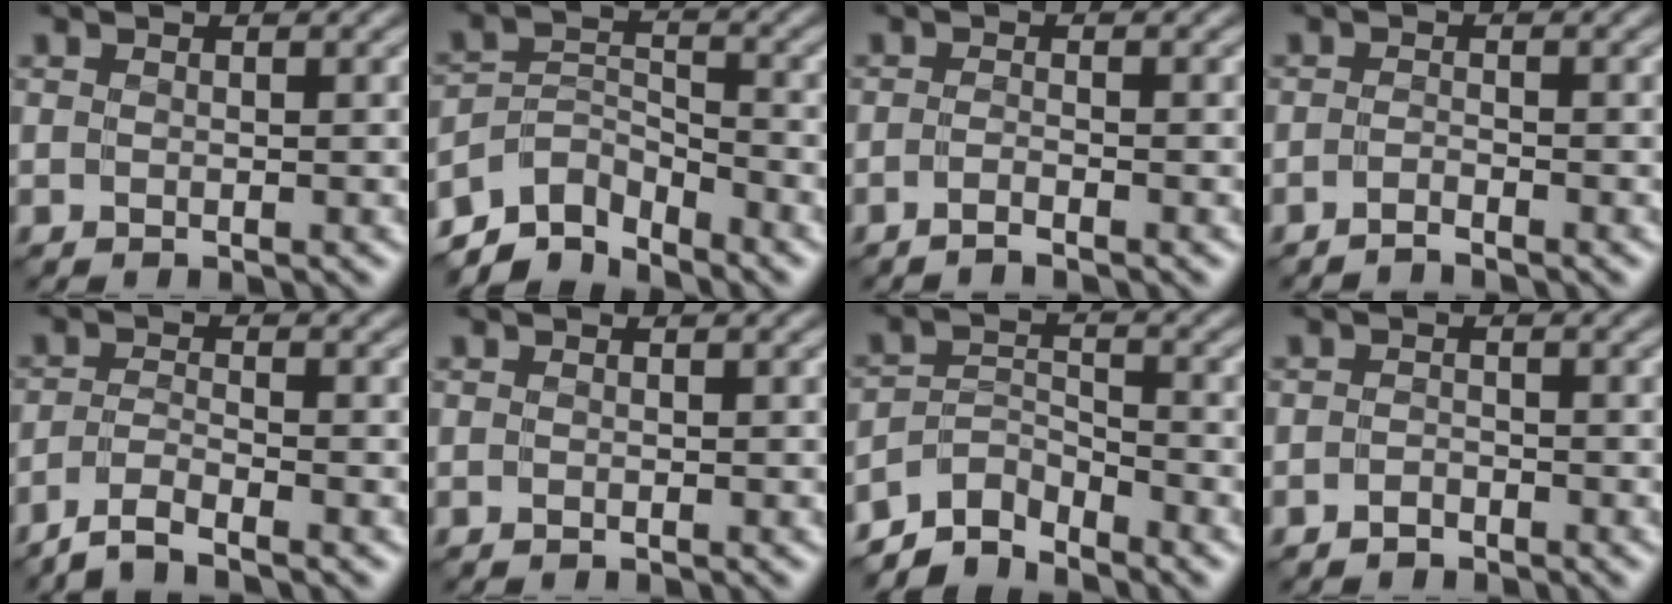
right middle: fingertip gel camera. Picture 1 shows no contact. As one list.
[{"total": 4.9, "force": [-4.4, 1.8, 1.4], "torque": [-0.019, -0.003, -0.090]}, {"total": 1.0, "force": [-0.8, -0.1, 0.5], "torque": [-0.009, 0.000, -0.022]}, {"total": 1.0, "force": [-1.0, -0.1, 0.2], "torque": [-0.004, 0.001, -0.024]}, {"total": 2.8, "force": [-2.4, 0.2, 1.4], "torque": [-0.027, -0.001, -0.061]}, {"total": 0.0}, {"total": 3.9, "force": [-3.6, 1.2, 0.7], "torque": [-0.005, 0.003, -0.077]}, {"total": 0.9, "force": [-0.8, 0.4, 0.0], "torque": [0.001, 0.006, -0.017]}]